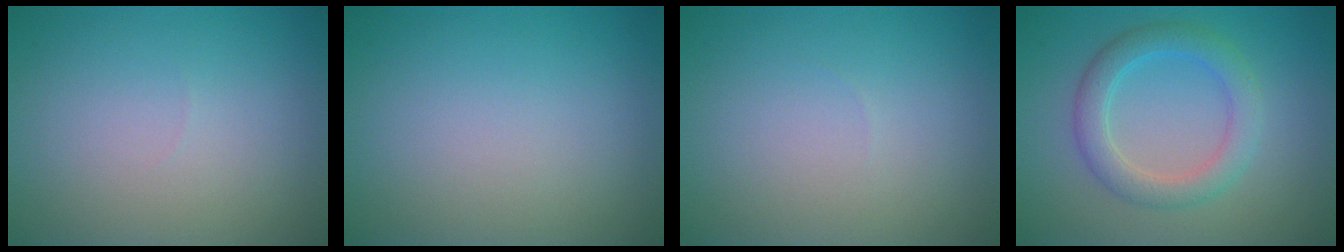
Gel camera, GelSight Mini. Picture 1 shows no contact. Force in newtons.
{"total": 0.0}
{"total": 0.0}
{"total": 3.6, "press": 3.6, "slide": 0.1}